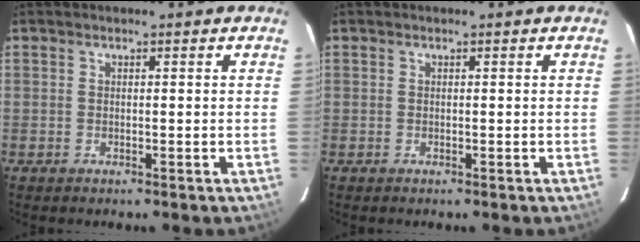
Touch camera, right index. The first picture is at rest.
{"total": 0.0}